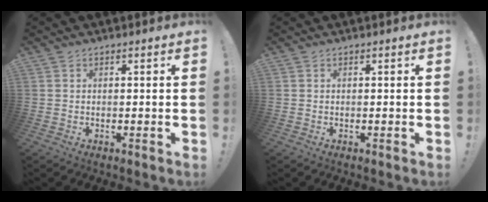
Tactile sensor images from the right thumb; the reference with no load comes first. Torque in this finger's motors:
{"motor_torque": [0.00, 0.00, 0.00, 0.00, 0.00]}